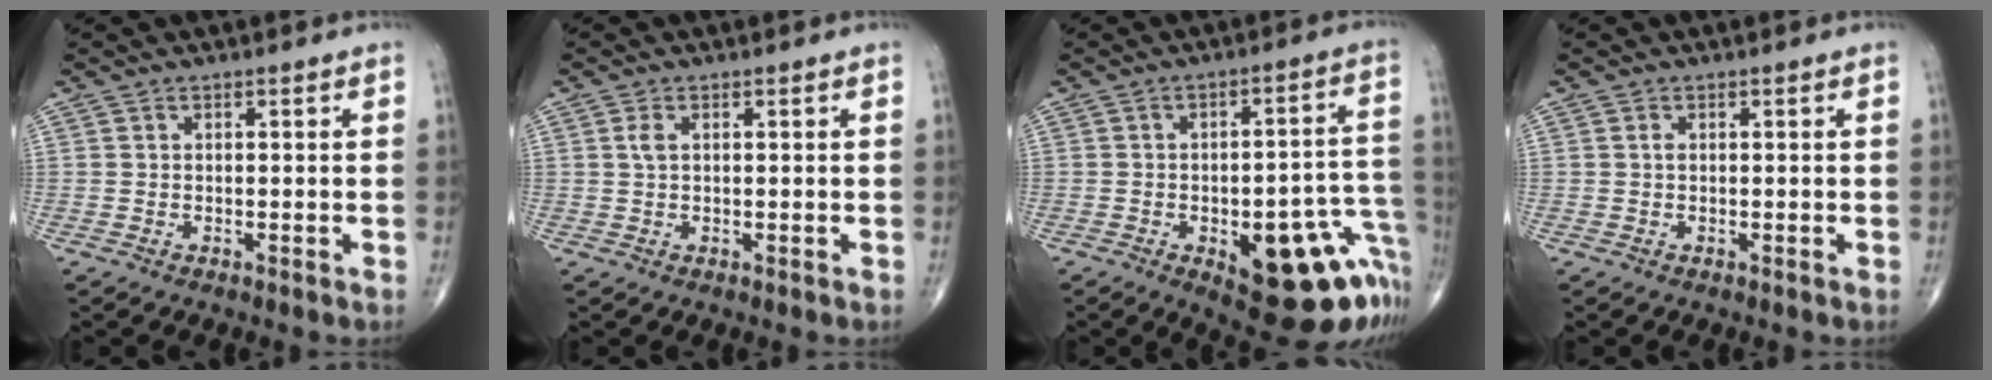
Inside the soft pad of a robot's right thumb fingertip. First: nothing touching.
{"total": 1.6, "force": [0.5, 0.8, 1.3], "torque": [-0.034, 0.006, 0.010]}
{"total": 21.8, "force": [-8.6, 8.8, 18.0], "torque": [-0.145, 0.055, -0.090]}
{"total": 0.8, "force": [0.2, 0.4, 0.6], "torque": [-0.012, 0.003, 0.003]}